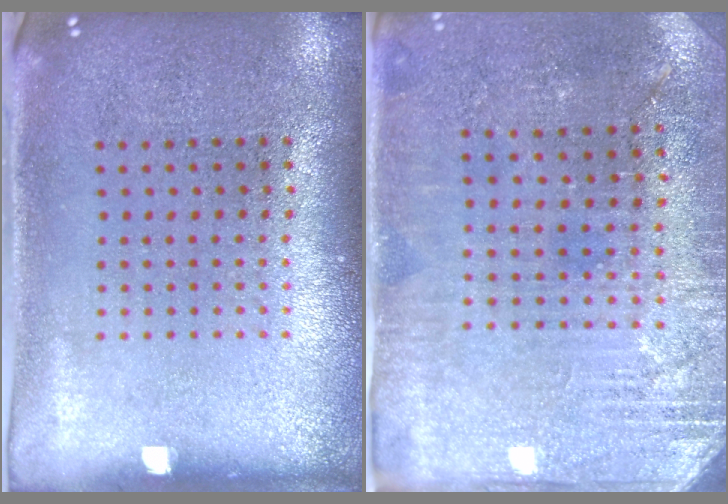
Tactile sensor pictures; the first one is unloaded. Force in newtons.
{"total": 2.8, "press": 2.7, "slide": 0.8}